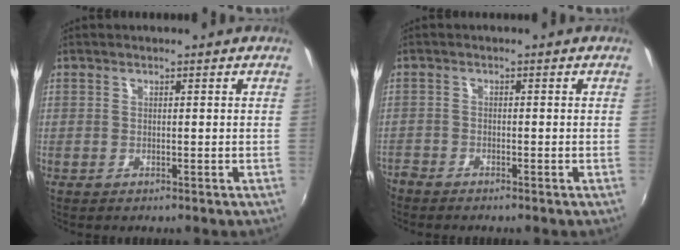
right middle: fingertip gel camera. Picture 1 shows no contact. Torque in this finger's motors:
{"motor_torque": [0.45, -0.44, 0.23, 0.21]}